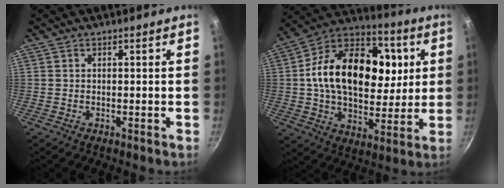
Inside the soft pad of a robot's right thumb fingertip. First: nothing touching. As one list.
[{"total": 25.6, "force": [4.2, 17.2, 18.5], "torque": [-0.270, 0.014, 0.054]}]